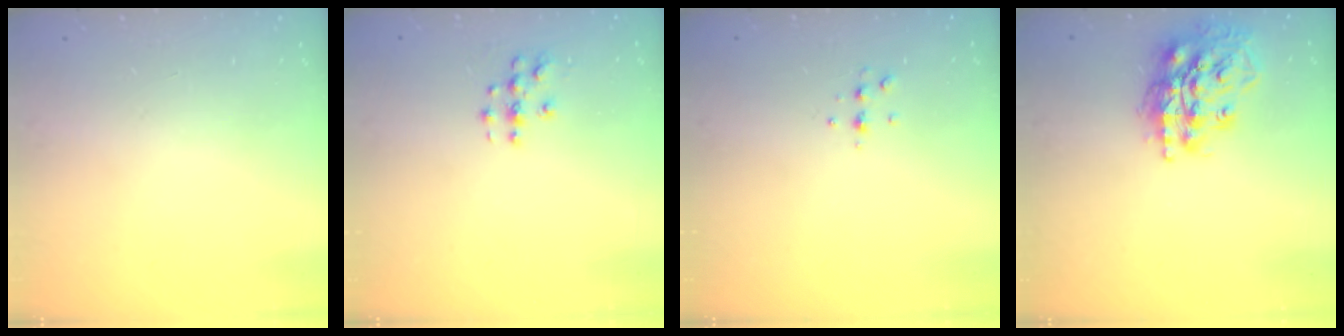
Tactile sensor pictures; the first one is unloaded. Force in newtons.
{"total": 4.3, "press": 4.3, "slide": 0.6}
{"total": 4.7, "press": 4.6, "slide": 1.0}
{"total": 17.0, "press": 16.9, "slide": 2.3}